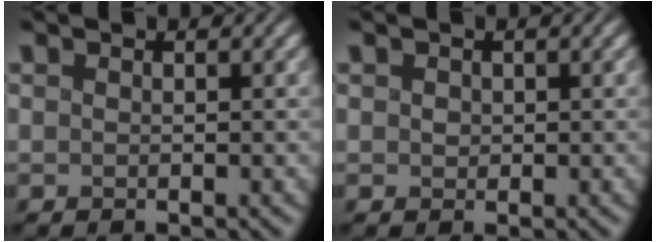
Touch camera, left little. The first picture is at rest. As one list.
[{"total": 0.7, "force": [0.0, 0.7, 0.2], "torque": [-0.002, 0.001, 0.000]}]